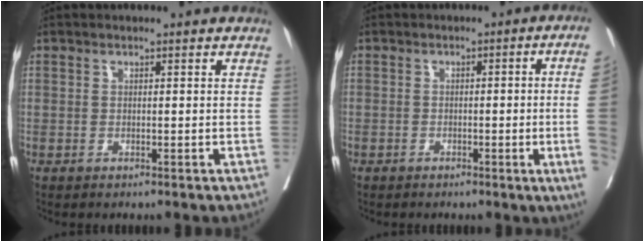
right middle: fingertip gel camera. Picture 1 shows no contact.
{"total": 8.9, "force": [-1.6, -2.1, 8.5], "torque": [-0.089, -0.012, -0.024]}